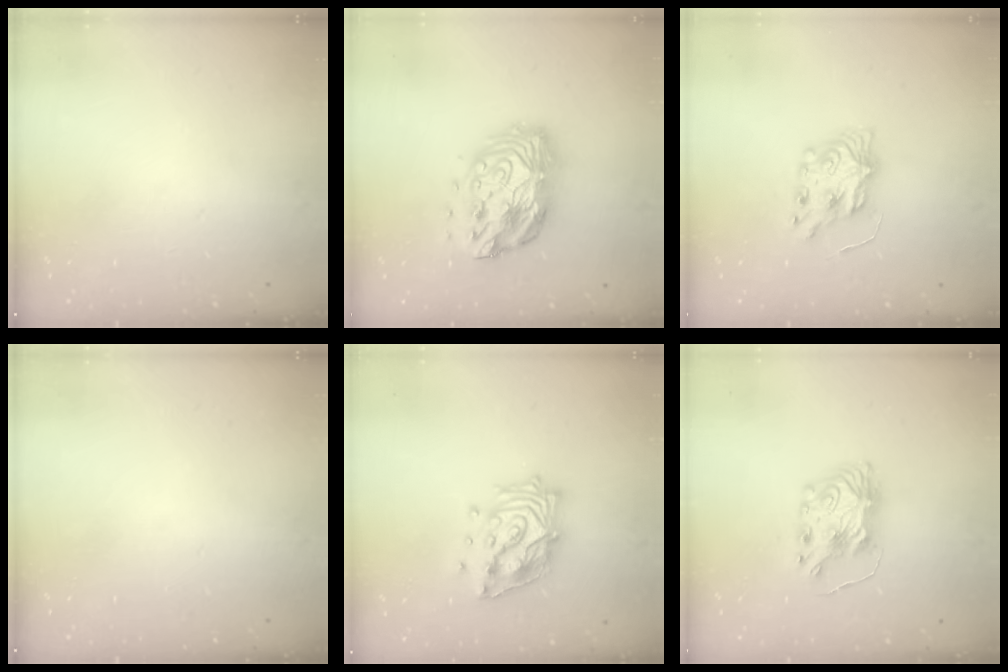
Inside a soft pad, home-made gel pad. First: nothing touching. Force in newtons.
{"total": 15.7, "press": 15.6, "slide": 1.2}
{"total": 7.3, "press": 7.3, "slide": 0.2}
{"total": 0.0}
{"total": 16.7, "press": 16.7, "slide": 1.2}
{"total": 8.1, "press": 8.0, "slide": 0.8}